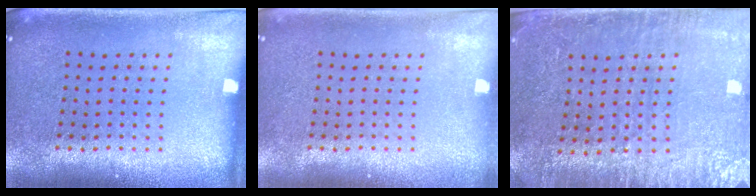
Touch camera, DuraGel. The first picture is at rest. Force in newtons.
{"total": 0.5, "press": 0.5, "slide": 0.1}
{"total": 3.4, "press": 3.0, "slide": 1.6}